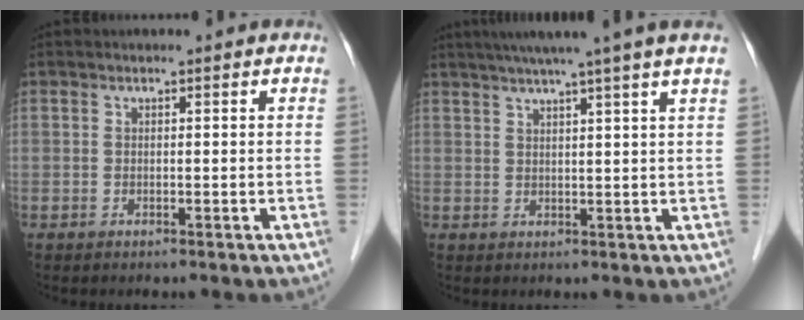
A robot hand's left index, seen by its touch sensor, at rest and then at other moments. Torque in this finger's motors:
{"motor_torque": [0.59, -0.68, 0.77, 0.15]}